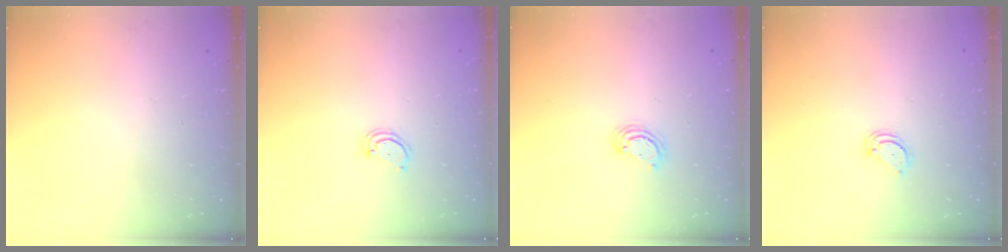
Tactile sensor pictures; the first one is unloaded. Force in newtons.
{"total": 2.4, "press": 2.4, "slide": 0.2}
{"total": 3.4, "press": 3.4, "slide": 0.4}
{"total": 2.4, "press": 2.4, "slide": 0.2}